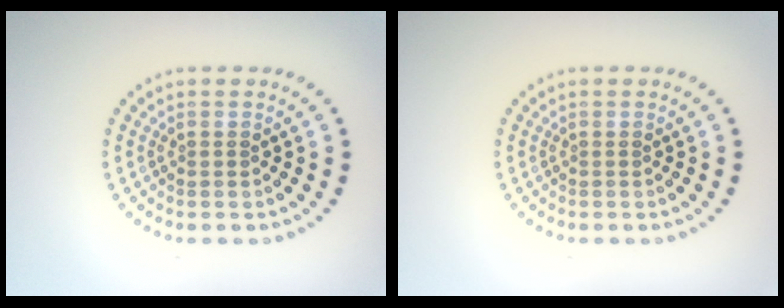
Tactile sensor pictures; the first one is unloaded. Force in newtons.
{"total": 0.0}